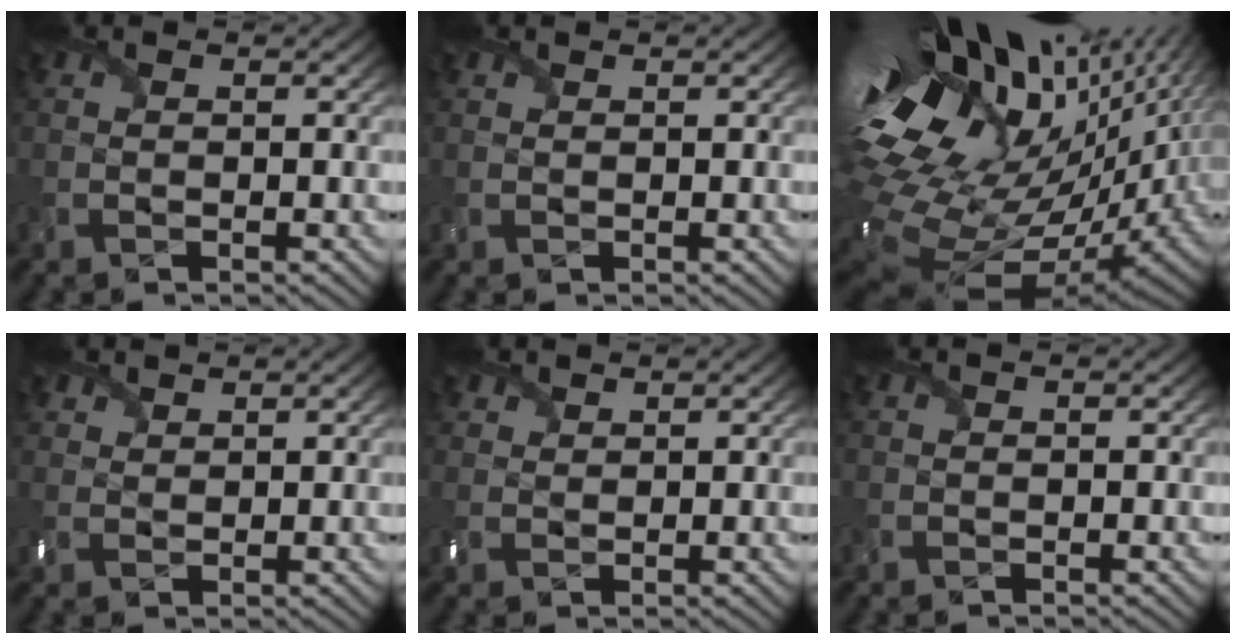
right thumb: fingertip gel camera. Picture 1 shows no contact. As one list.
[{"total": 1.1, "force": [0.9, 0.6, 0.2], "torque": [-0.008, 0.002, 0.020]}, {"total": 20.6, "force": [3.5, 11.5, 16.7], "torque": [-0.342, -0.035, 0.084]}, {"total": 3.1, "force": [2.3, 1.9, 0.8], "torque": [-0.023, 0.004, 0.048]}, {"total": 2.8, "force": [2.0, 1.7, 0.7], "torque": [-0.021, 0.004, 0.043]}, {"total": 0.0}]